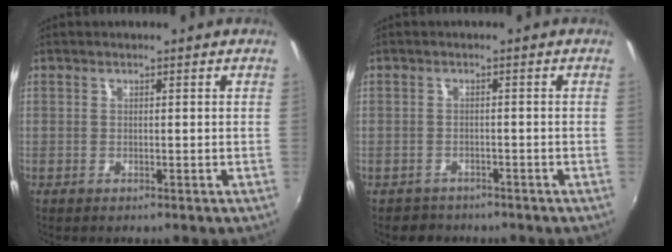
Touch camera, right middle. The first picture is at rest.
{"total": 2.9, "force": [-2.3, 1.8, 0.0], "torque": [-0.011, 0.000, -0.038]}